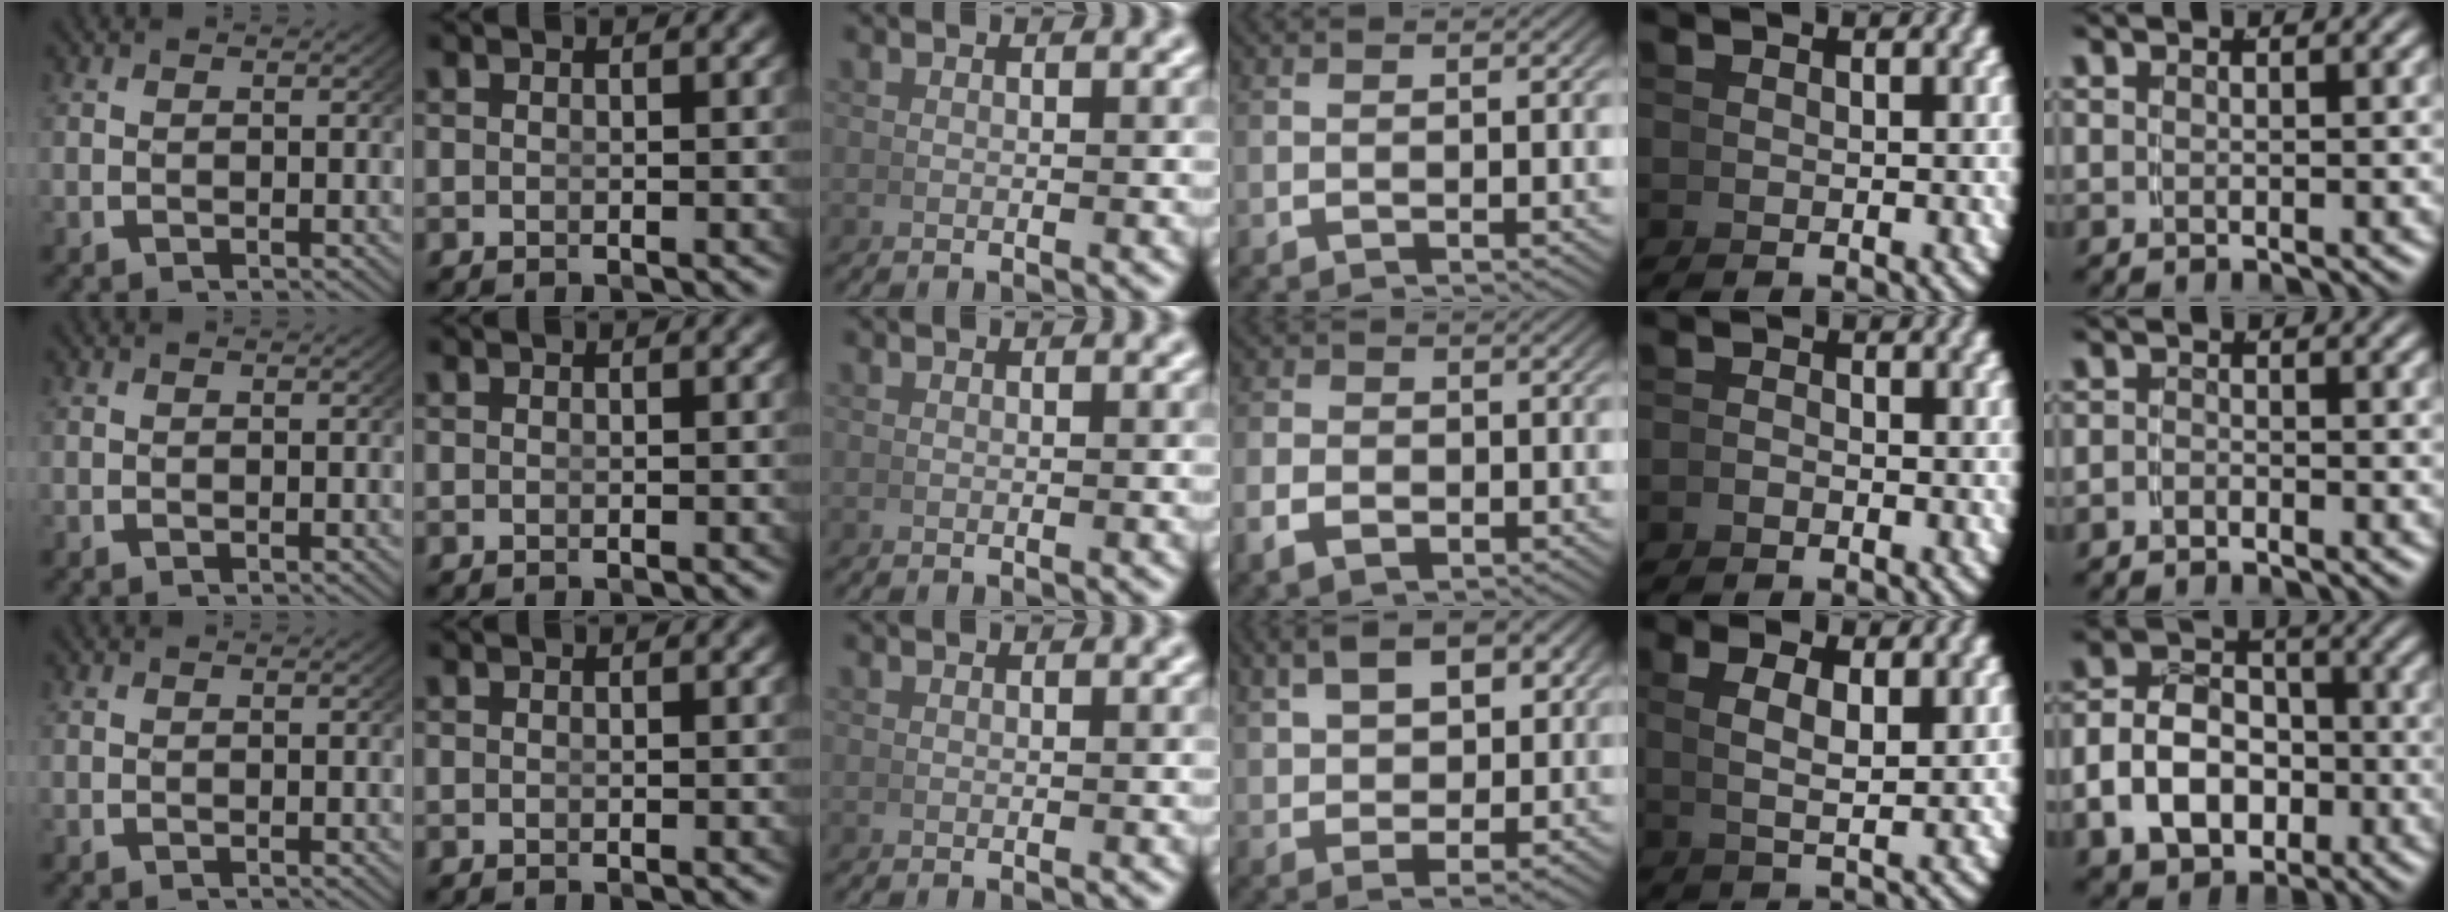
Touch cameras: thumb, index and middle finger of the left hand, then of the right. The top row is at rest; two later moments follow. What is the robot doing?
{"motion": "lift_and_place", "object": "hoodie"}